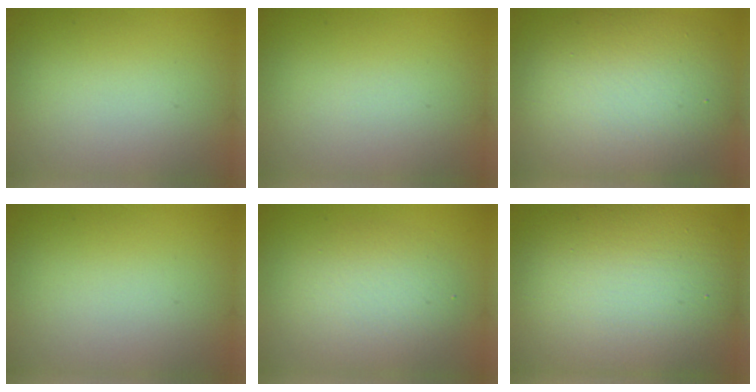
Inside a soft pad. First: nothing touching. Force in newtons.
{"total": 0.0}
{"total": 10.3, "press": 10.3, "slide": 0.4}
{"total": 0.0}
{"total": 4.0, "press": 3.9, "slide": 0.2}
{"total": 12.6, "press": 12.5, "slide": 0.9}